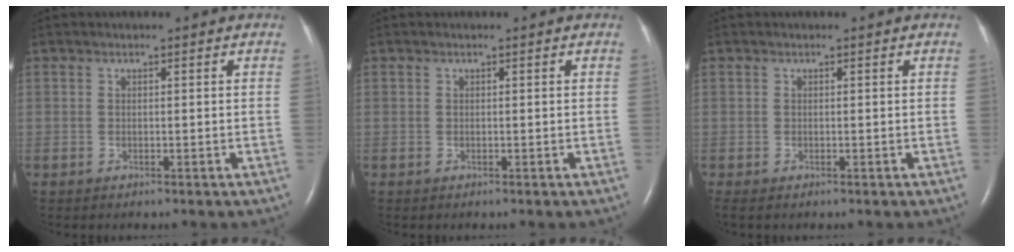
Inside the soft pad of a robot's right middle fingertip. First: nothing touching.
{"total": 0.0}
{"total": 0.0}